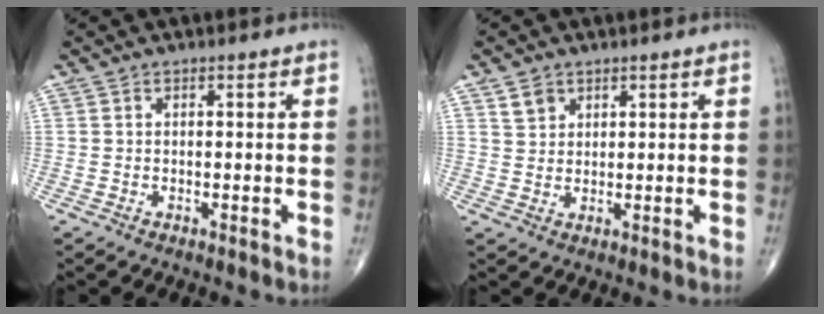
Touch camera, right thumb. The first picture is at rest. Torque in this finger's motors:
{"motor_torque": [-0.69, 0.54, 0.02, 0.02, 0.00]}